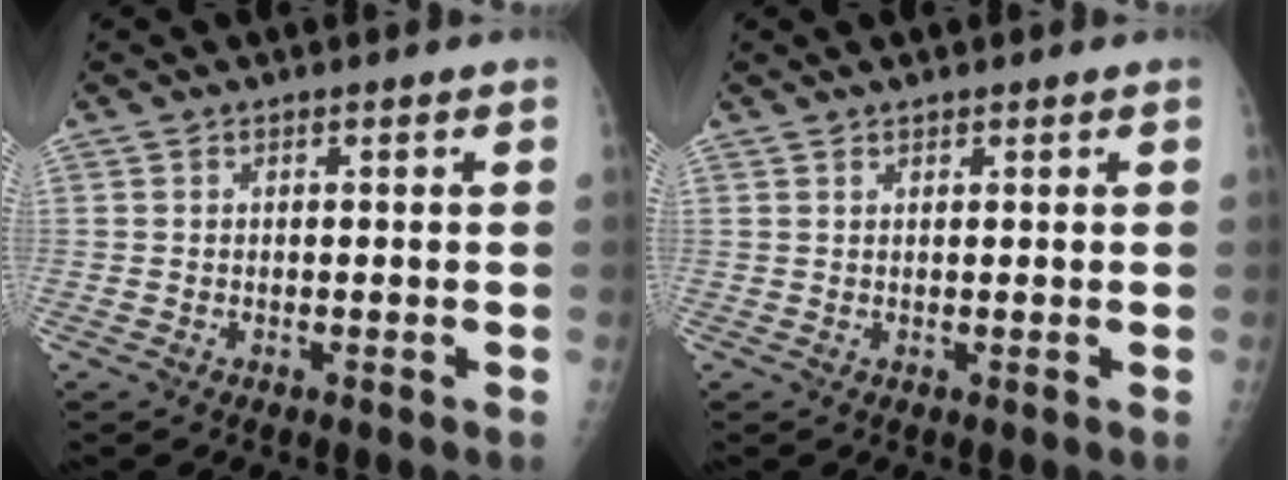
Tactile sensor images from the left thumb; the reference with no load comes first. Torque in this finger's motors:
{"motor_torque": [0.01, 0.14, 0.23, -0.04, 0.01]}